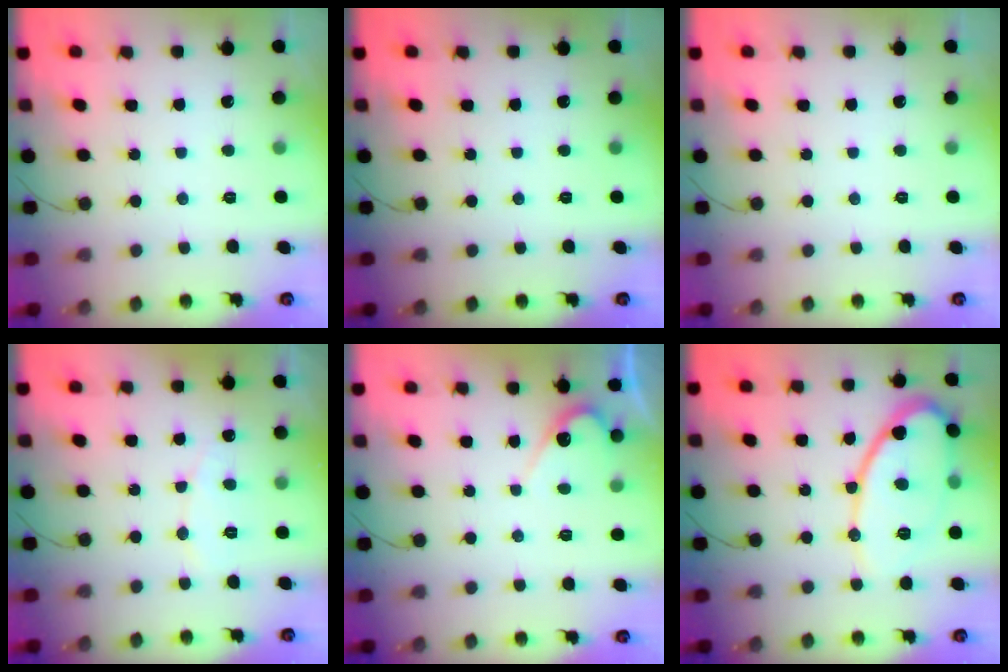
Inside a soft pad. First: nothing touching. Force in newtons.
{"total": 0.0}
{"total": 0.0}
{"total": 5.2, "press": 5.2, "slide": 0.4}
{"total": 5.1, "press": 5.0, "slide": 0.4}
{"total": 14.8, "press": 14.8, "slide": 1.2}